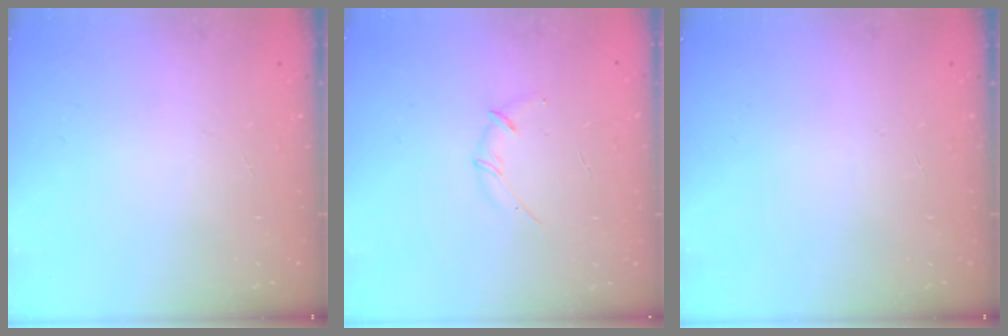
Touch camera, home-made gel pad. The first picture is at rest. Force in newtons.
{"total": 3.0, "press": 2.9, "slide": 0.8}
{"total": 0.0}